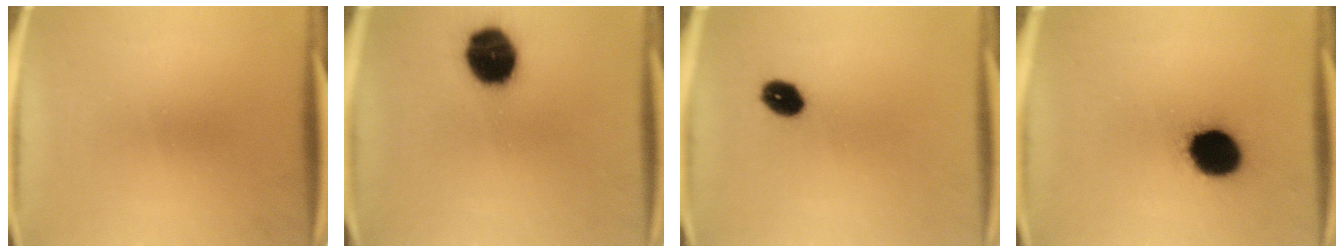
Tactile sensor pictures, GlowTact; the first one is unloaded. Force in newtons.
{"total": 14.4}
{"total": 5.3}
{"total": 15.2}